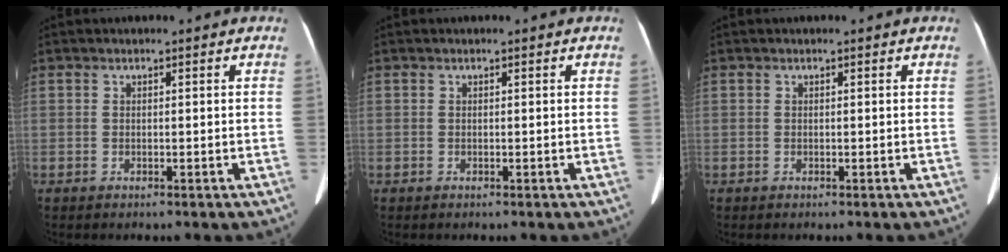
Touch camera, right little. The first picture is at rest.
{"total": 0.0}
{"total": 0.0}